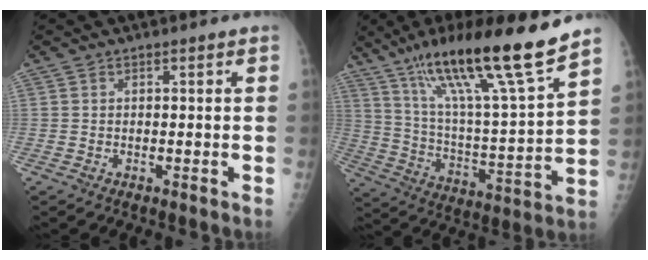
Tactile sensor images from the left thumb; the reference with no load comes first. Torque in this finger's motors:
{"motor_torque": [0.45, 0.36, 1.45, -1.31, 0.16]}